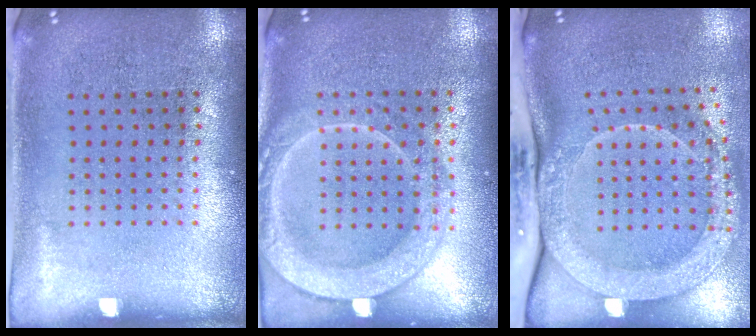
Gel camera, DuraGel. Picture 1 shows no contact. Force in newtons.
{"total": 2.0, "press": 2.0, "slide": 0.3}
{"total": 2.7, "press": 2.3, "slide": 1.5}